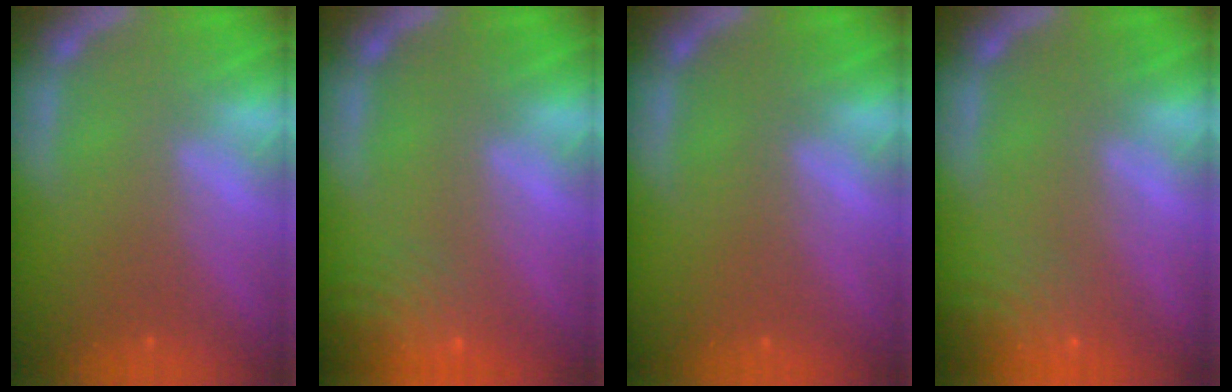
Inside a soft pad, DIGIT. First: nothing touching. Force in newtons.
{"total": 8.0}
{"total": 0.0}
{"total": 6.5}